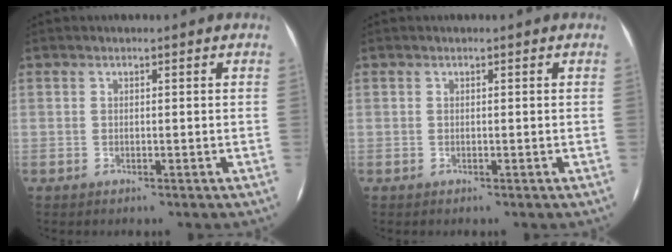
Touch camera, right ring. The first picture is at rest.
{"total": 0.0}